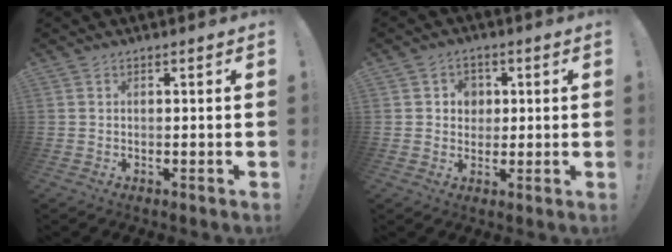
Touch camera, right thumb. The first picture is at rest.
{"total": 4.7, "force": [1.0, 4.4, 1.3], "torque": [-0.019, -0.001, 0.016]}